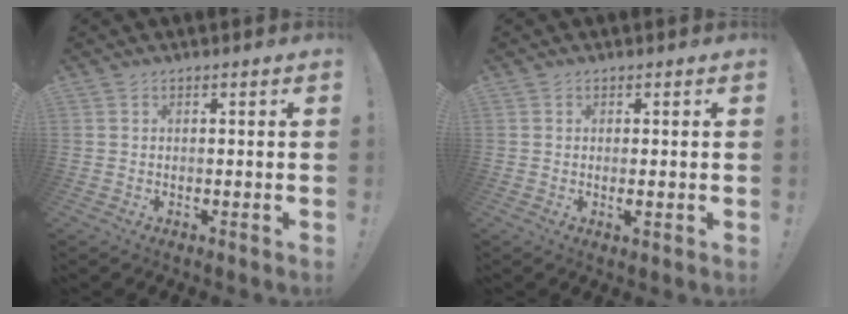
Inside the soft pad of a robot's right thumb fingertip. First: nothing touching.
{"total": 1.7, "force": [-0.1, 0.3, 1.7], "torque": [-0.026, -0.001, -0.001]}